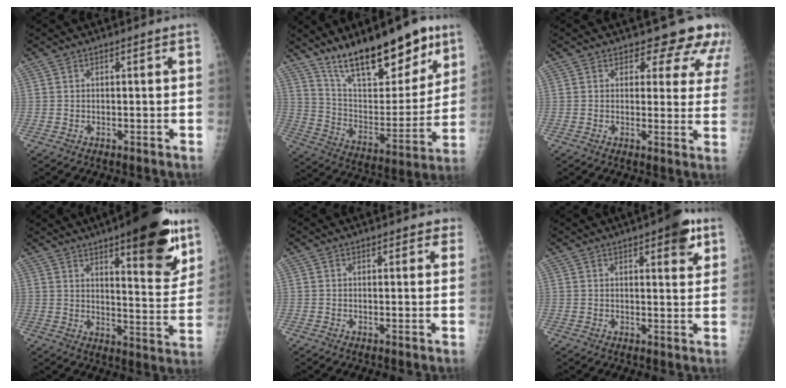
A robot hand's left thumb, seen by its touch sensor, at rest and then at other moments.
{"total": 22.7, "force": [15.8, 8.0, 14.2], "torque": [-0.176, -0.080, 0.266]}
{"total": 10.1, "force": [8.3, 4.9, 3.0], "torque": [0.019, -0.043, 0.070]}
{"total": 19.1, "force": [11.3, 5.3, 14.5], "torque": [-0.162, -0.063, 0.158]}
{"total": 1.7, "force": [1.2, 1.0, 0.8], "torque": [0.009, -0.002, 0.007]}
{"total": 7.0, "force": [3.8, 2.3, 5.4], "torque": [-0.053, -0.013, 0.042]}